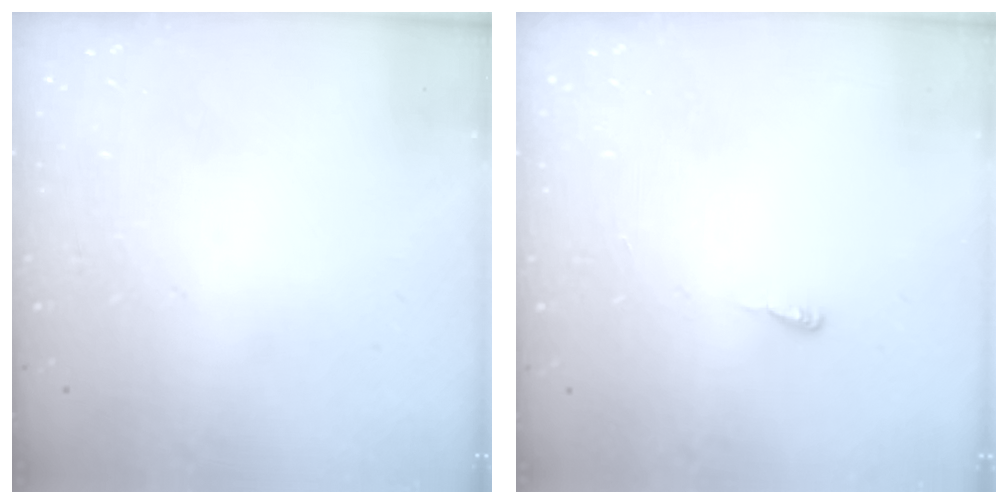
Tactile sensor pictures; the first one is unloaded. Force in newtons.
{"total": 4.4, "press": 4.4, "slide": 0.5}